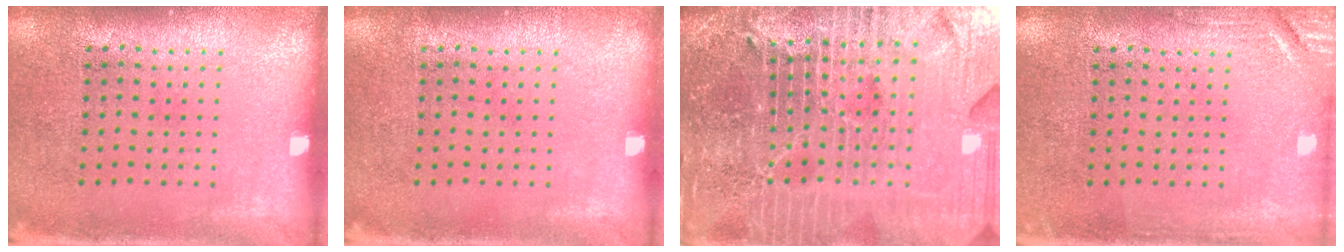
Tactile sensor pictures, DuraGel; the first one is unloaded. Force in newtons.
{"total": 0.0}
{"total": 7.1, "press": 6.2, "slide": 3.5}
{"total": 1.8, "press": 1.8, "slide": 0.3}